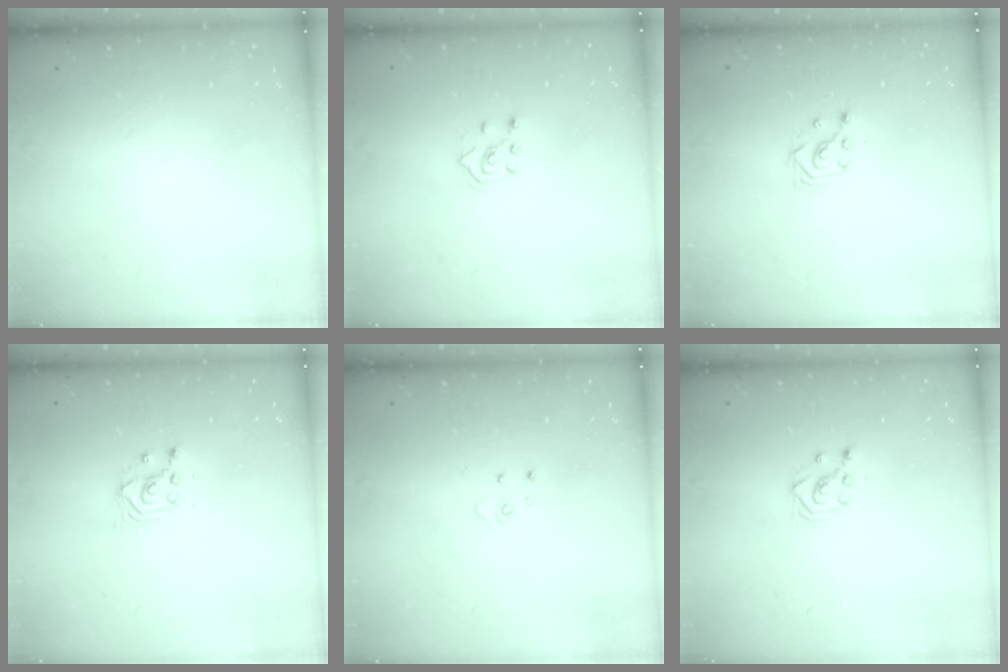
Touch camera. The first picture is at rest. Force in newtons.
{"total": 4.0, "press": 3.9, "slide": 1.0}
{"total": 3.3, "press": 3.3, "slide": 0.2}
{"total": 2.4, "press": 2.4, "slide": 0.2}
{"total": 3.7, "press": 3.7, "slide": 0.3}
{"total": 3.0, "press": 3.0, "slide": 0.5}